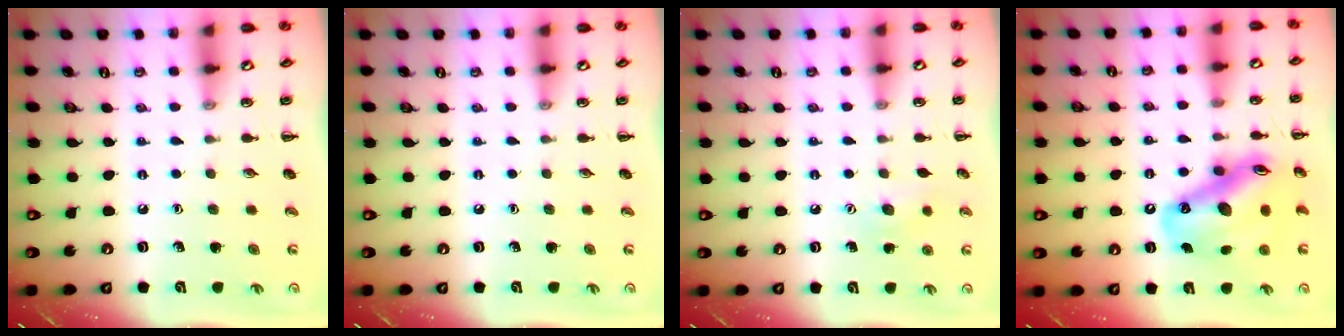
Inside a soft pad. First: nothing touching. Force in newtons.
{"total": 0.0}
{"total": 7.6, "press": 7.4, "slide": 1.9}
{"total": 18.7, "press": 17.8, "slide": 5.6}